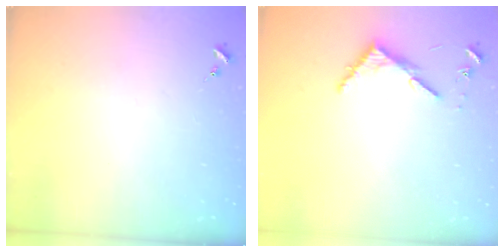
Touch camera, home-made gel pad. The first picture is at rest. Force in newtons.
{"total": 4.0, "press": 4.0, "slide": 0.3}